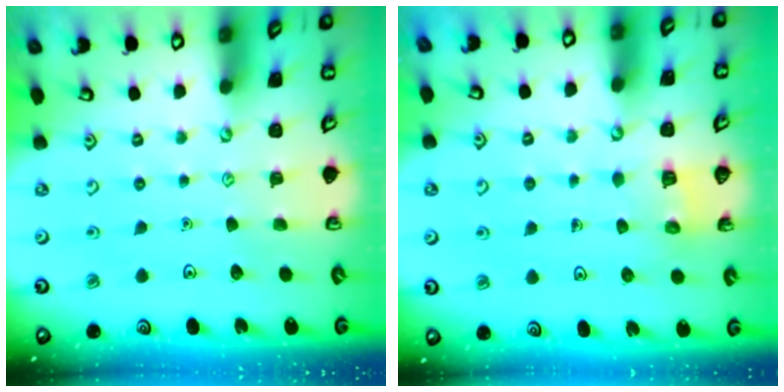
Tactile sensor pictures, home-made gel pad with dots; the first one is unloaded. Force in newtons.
{"total": 2.2, "press": 2.2, "slide": 0.1}